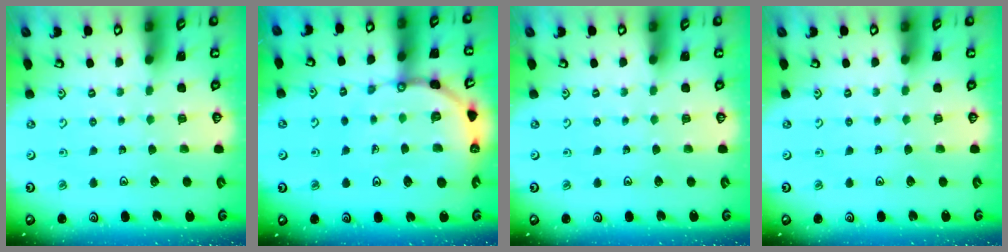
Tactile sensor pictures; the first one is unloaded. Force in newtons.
{"total": 11.4, "press": 11.3, "slide": 1.5}
{"total": 0.0}
{"total": 0.0}